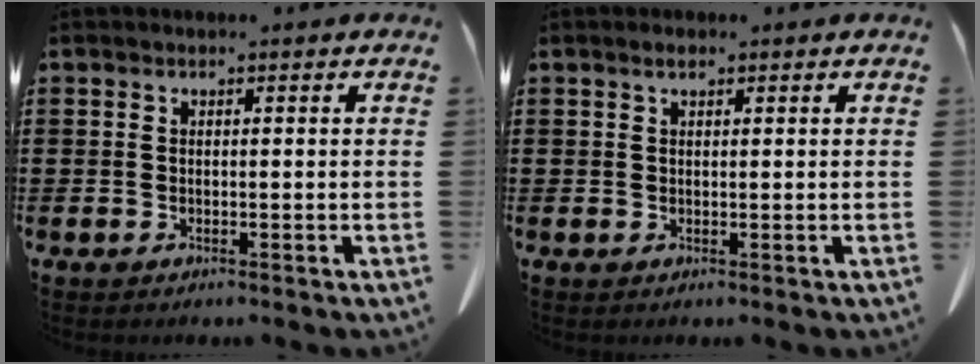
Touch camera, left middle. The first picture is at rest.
{"total": 1.1, "force": [0.7, 0.3, 0.8], "torque": [-0.017, 0.000, 0.013]}